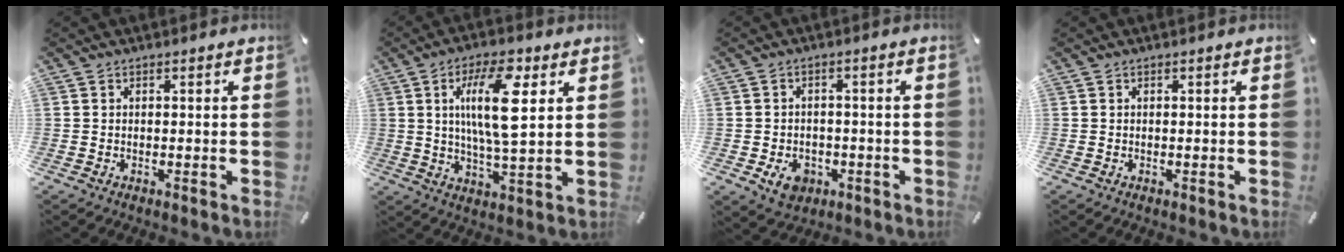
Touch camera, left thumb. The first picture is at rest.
{"total": 13.6, "force": [4.4, 3.9, 12.2], "torque": [-0.236, -0.008, 0.064]}
{"total": 5.9, "force": [-2.4, 4.6, 2.9], "torque": [-0.039, 0.006, -0.043]}
{"total": 0.0}